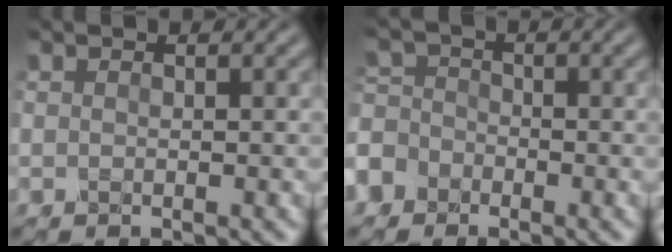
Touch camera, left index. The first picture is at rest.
{"total": 4.9, "force": [-3.2, 3.6, 1.1], "torque": [-0.016, -0.005, -0.061]}